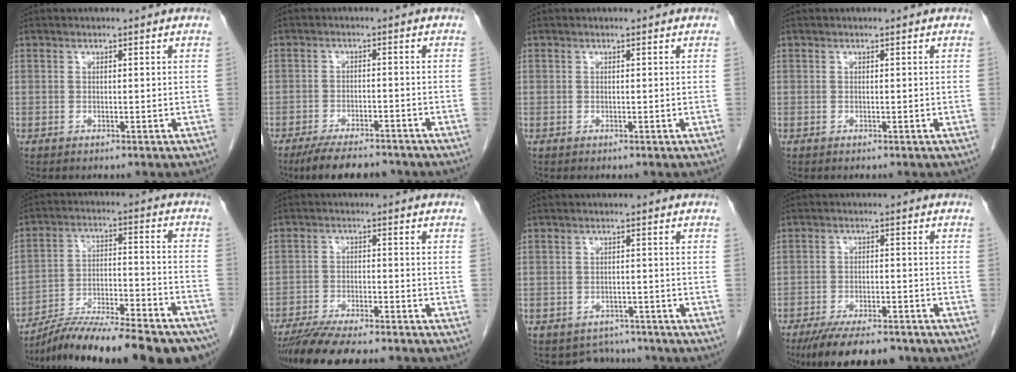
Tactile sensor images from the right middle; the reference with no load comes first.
{"total": 9.2, "force": [-7.8, 2.4, 4.2], "torque": [-0.068, -0.011, -0.118]}
{"total": 0.0}
{"total": 0.0}
{"total": 24.6, "force": [-21.2, 3.4, 12.0], "torque": [-0.136, 0.004, -0.316]}
{"total": 13.4, "force": [-11.6, 2.1, 6.4], "torque": [-0.106, -0.018, -0.178]}
{"total": 4.8, "force": [-4.2, 2.2, -0.6], "torque": [0.010, 0.015, -0.054]}
{"total": 12.3, "force": [-10.0, 3.3, 6.4], "torque": [-0.096, -0.012, -0.150]}